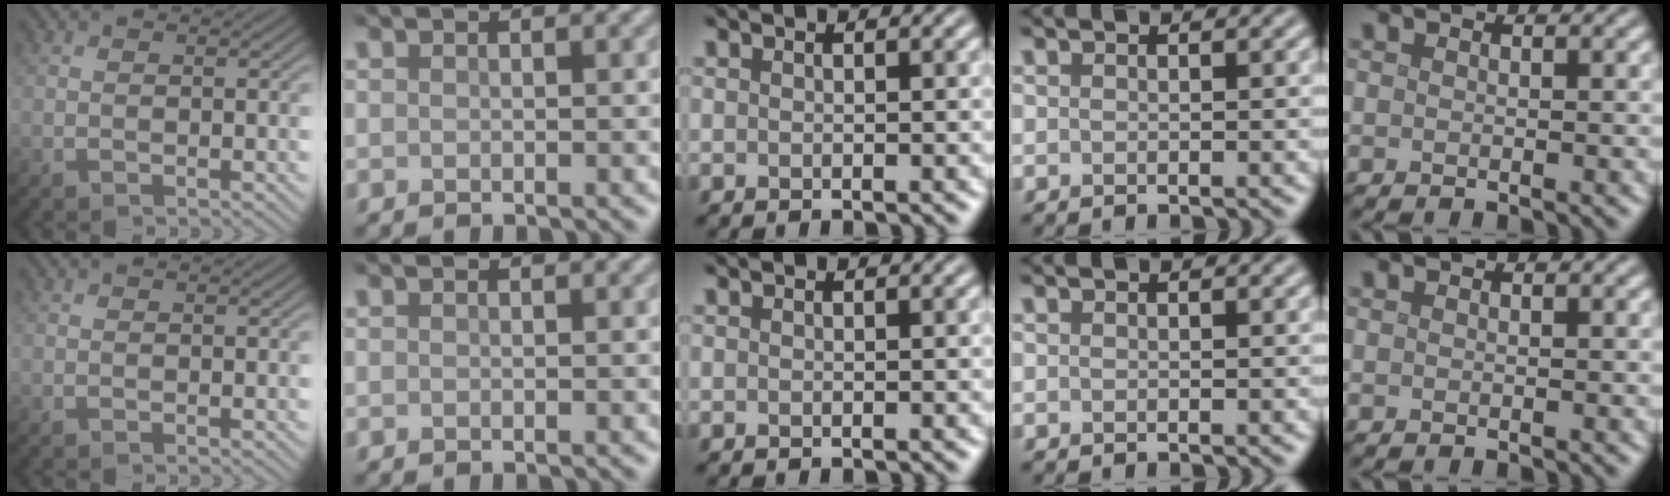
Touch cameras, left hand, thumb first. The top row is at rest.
{}